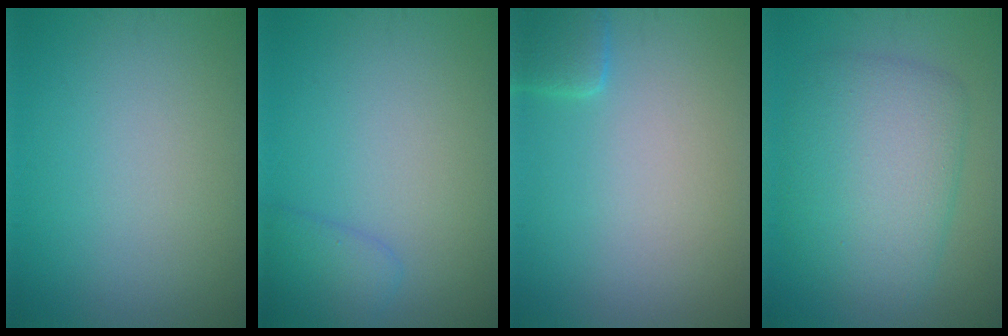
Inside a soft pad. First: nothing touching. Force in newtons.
{"total": 2.0, "press": 2.0, "slide": 0.1}
{"total": 2.0, "press": 2.0, "slide": 0.3}
{"total": 7.2, "press": 7.2, "slide": 0.2}